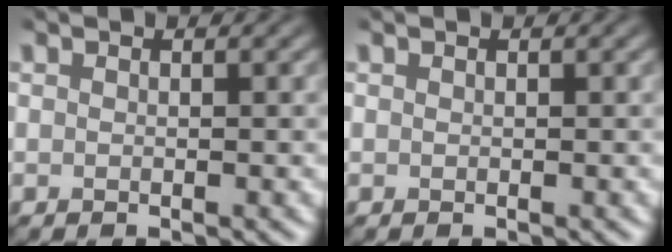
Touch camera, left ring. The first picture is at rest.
{"total": 0.0}